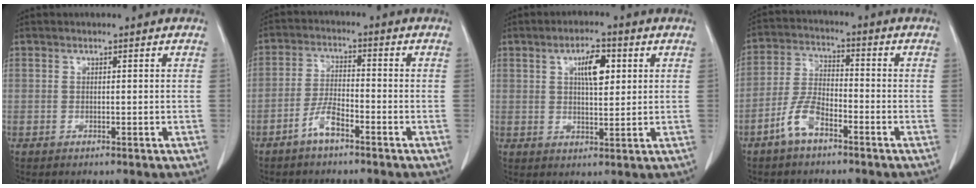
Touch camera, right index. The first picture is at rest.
{"total": 4.5, "force": [-3.0, 1.1, 3.2], "torque": [-0.068, 0.005, -0.058]}
{"total": 5.9, "force": [2.0, 2.0, 5.2], "torque": [-0.087, 0.005, 0.034]}
{"total": 6.6, "force": [-4.0, 2.6, 4.6], "torque": [-0.104, 0.007, -0.080]}